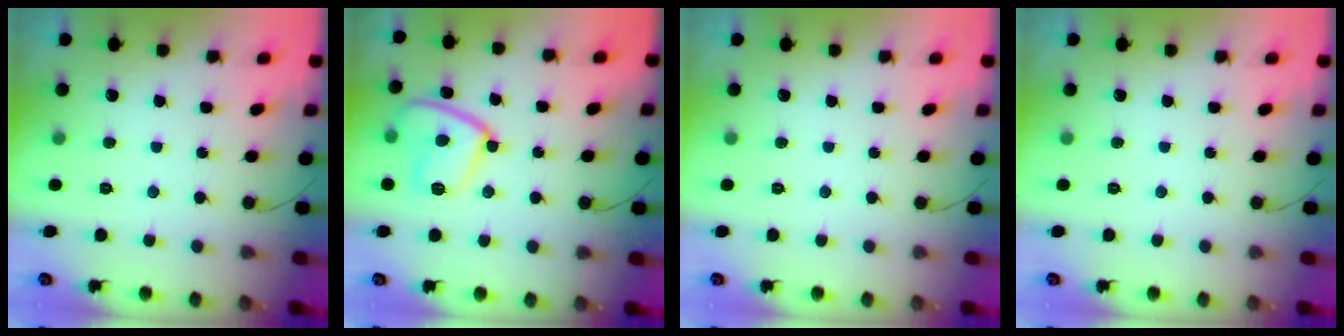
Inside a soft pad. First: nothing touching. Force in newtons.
{"total": 12.2, "press": 12.2, "slide": 0.4}
{"total": 0.0}
{"total": 0.0}